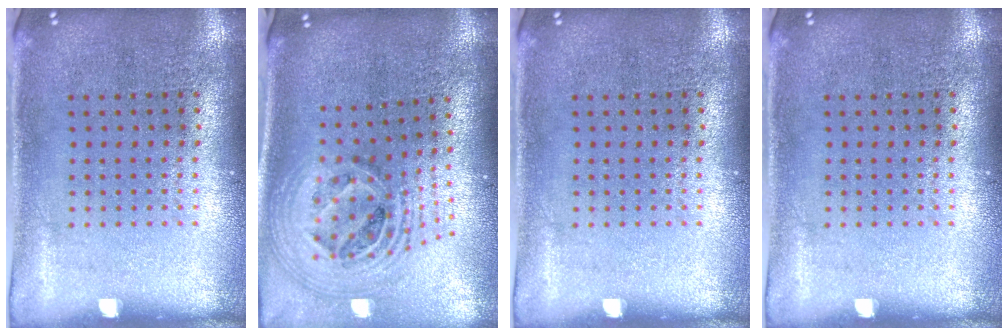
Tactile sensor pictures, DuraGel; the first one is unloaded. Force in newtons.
{"total": 2.7, "press": 2.0, "slide": 1.9}
{"total": 0.0}
{"total": 0.0}